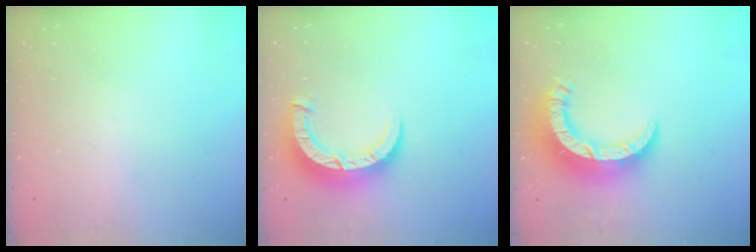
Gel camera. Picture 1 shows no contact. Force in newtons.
{"total": 8.7, "press": 8.7, "slide": 1.1}
{"total": 14.4, "press": 14.3, "slide": 1.5}